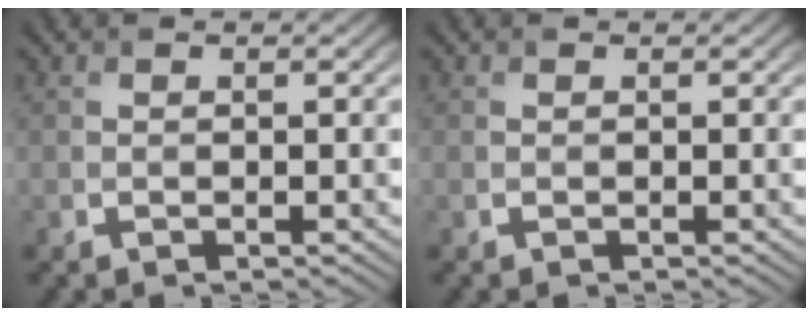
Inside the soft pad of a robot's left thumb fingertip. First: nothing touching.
{"total": 0.0}